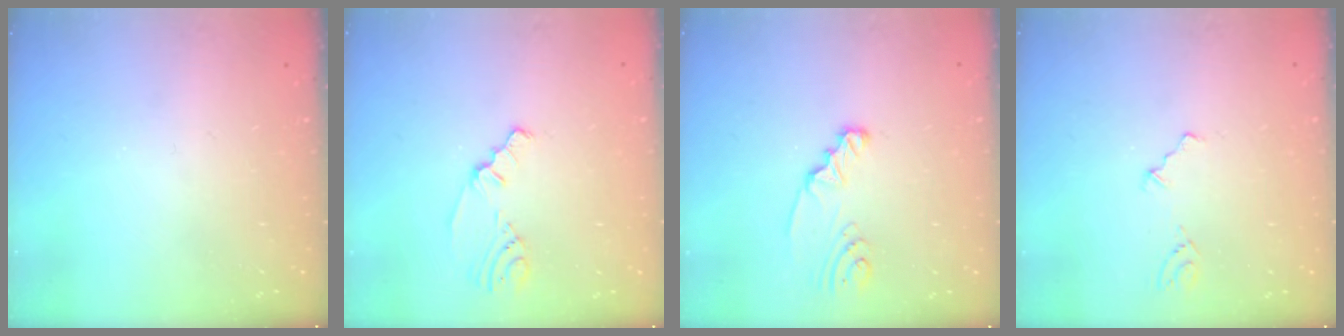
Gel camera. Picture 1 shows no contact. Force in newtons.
{"total": 2.0, "press": 1.4, "slide": 1.4}
{"total": 2.4, "press": 2.4, "slide": 0.3}
{"total": 2.1, "press": 1.8, "slide": 1.1}